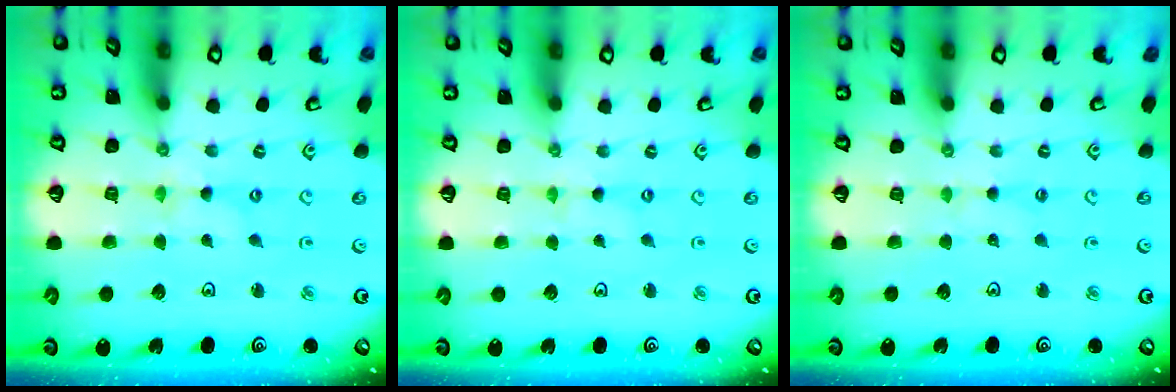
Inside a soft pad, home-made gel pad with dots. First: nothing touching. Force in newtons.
{"total": 0.0}
{"total": 1.1, "press": 1.1, "slide": 0.3}